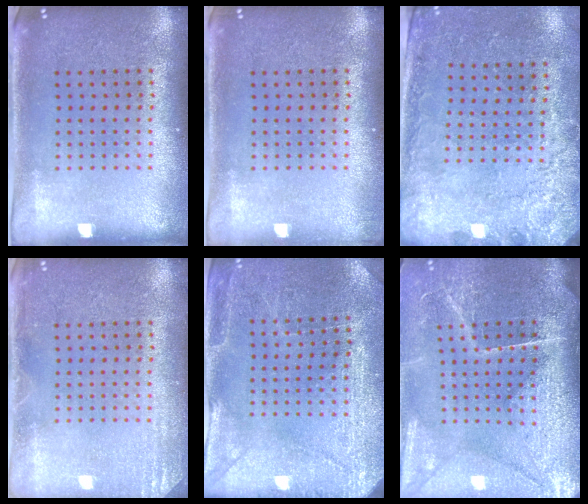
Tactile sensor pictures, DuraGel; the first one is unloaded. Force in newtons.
{"total": 0.8, "press": 0.7, "slide": 0.4}
{"total": 2.5, "press": 2.1, "slide": 1.3}
{"total": 1.8, "press": 1.8, "slide": 0.2}
{"total": 2.9, "press": 2.8, "slide": 0.5}
{"total": 4.5, "press": 4.0, "slide": 2.1}